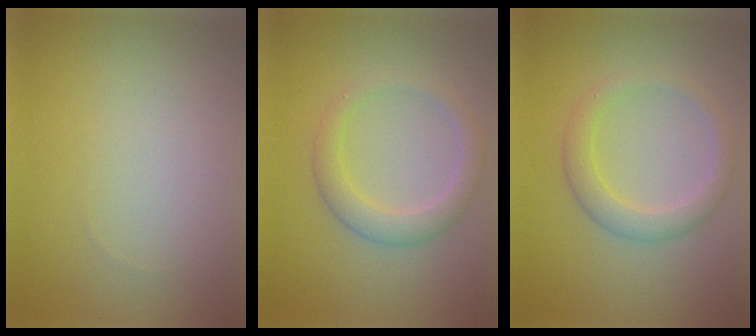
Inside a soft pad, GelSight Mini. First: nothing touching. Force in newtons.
{"total": 2.8, "press": 2.8, "slide": 0.2}
{"total": 2.8, "press": 2.8, "slide": 0.1}